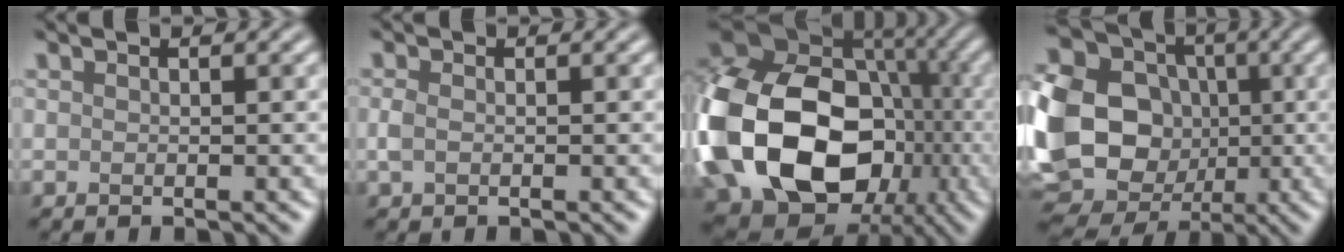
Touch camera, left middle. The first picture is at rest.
{"total": 1.1, "force": [-0.2, 0.8, 0.8], "torque": [-0.022, 0.000, -0.007]}
{"total": 21.7, "force": [-3.3, 16.8, 13.3], "torque": [-0.324, -0.029, -0.053]}
{"total": 20.6, "force": [-1.7, 17.9, 10.1], "torque": [-0.237, 0.015, -0.069]}